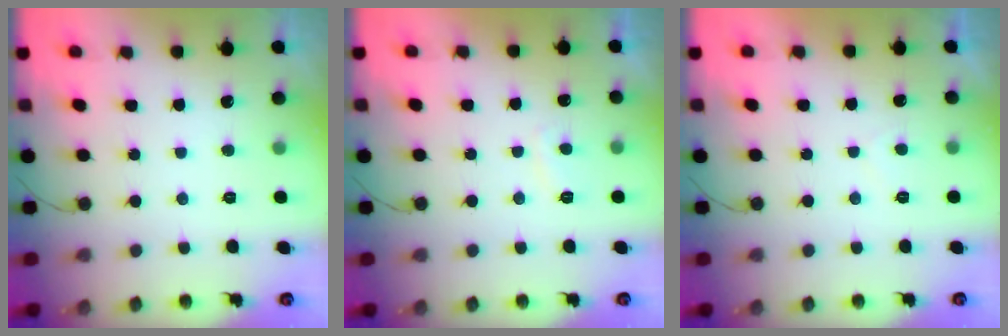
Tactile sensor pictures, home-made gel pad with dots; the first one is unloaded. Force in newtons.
{"total": 2.8, "press": 2.7, "slide": 0.7}
{"total": 1.4, "press": 1.2, "slide": 0.7}